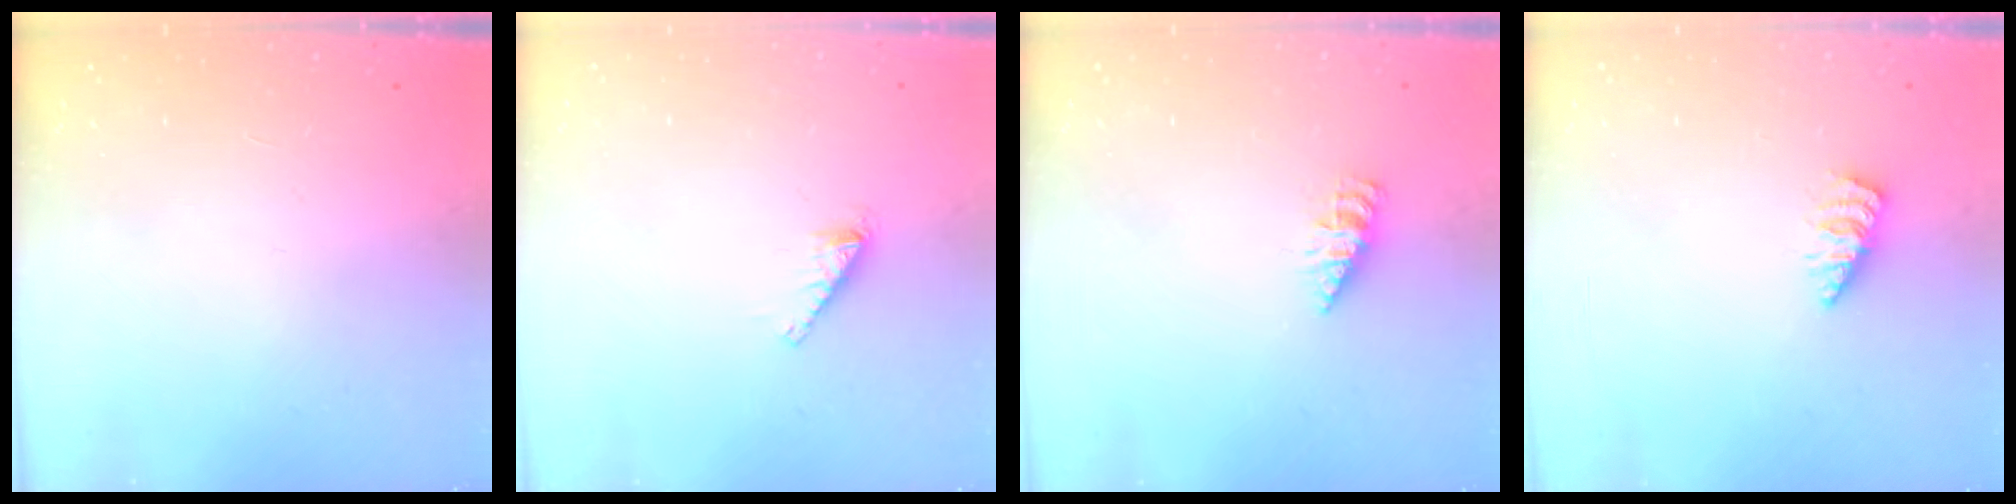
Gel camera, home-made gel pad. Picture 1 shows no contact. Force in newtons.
{"total": 1.2, "press": 1.2, "slide": 0.1}
{"total": 2.2, "press": 2.2, "slide": 0.3}
{"total": 2.8, "press": 2.7, "slide": 0.3}